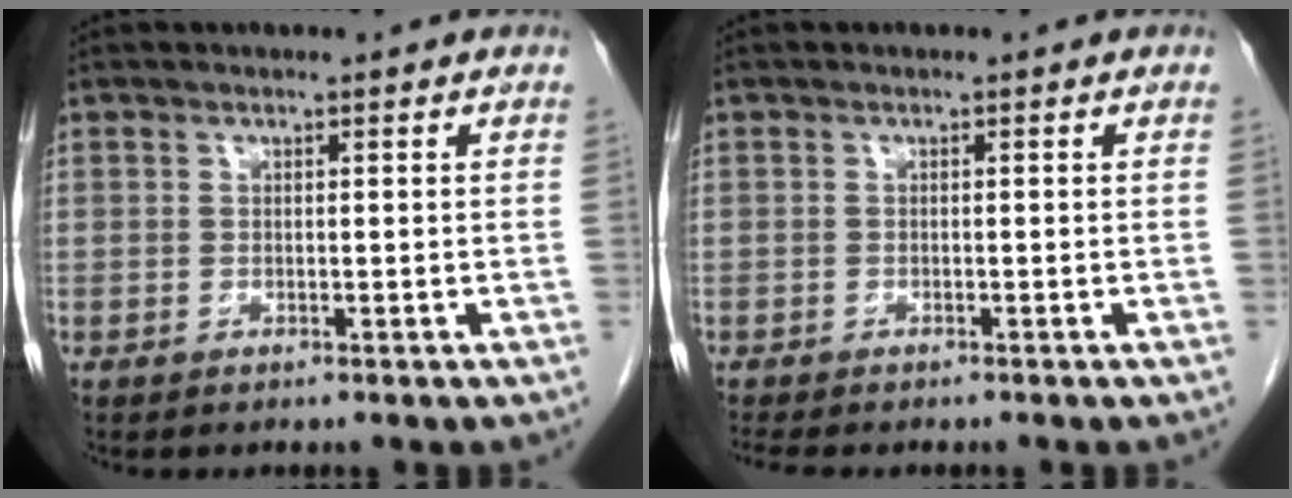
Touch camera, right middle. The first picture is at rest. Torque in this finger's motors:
{"motor_torque": [0.21, -0.07, 0.00, 0.00]}